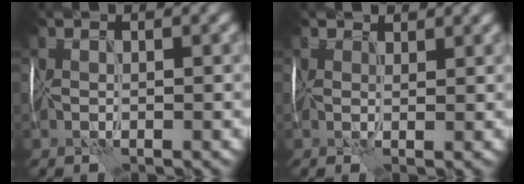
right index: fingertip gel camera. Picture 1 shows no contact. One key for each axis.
{"total": 2.3, "fx": 1.6, "fy": 1.2, "fz": 1.1, "tx": -0.023, "ty": 0.010, "tz": 0.012}